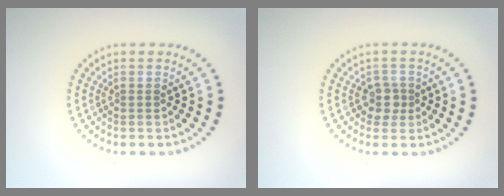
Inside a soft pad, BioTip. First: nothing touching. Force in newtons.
{"total": 1.8, "press": 1.5, "slide": 1.0}